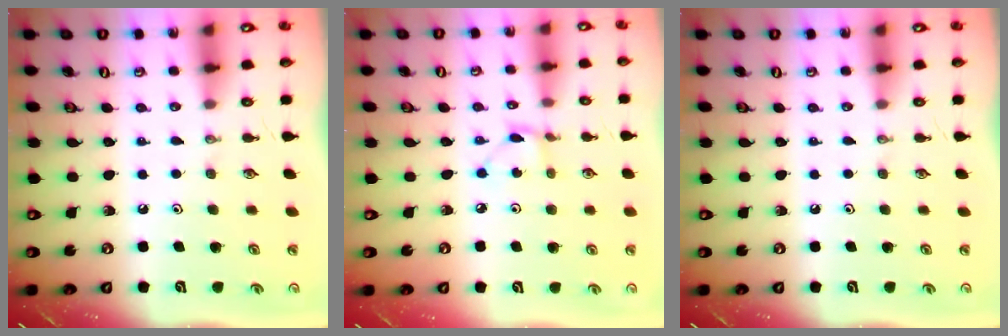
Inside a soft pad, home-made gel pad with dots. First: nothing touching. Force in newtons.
{"total": 1.8, "press": 1.8, "slide": 0.1}
{"total": 0.0}